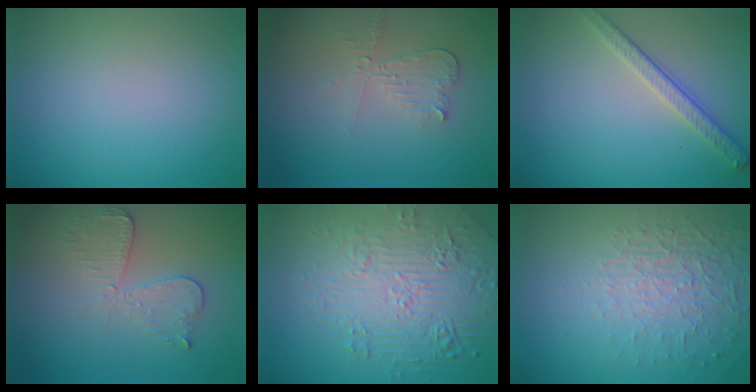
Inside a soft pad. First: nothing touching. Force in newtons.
{"total": 2.0, "press": 1.9, "slide": 0.7}
{"total": 2.8, "press": 2.5, "slide": 1.2}
{"total": 3.0, "press": 2.7, "slide": 1.2}
{"total": 7.8, "press": 5.6, "slide": 5.4}
{"total": 5.5, "press": 3.2, "slide": 4.5}